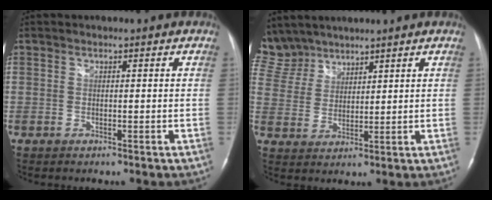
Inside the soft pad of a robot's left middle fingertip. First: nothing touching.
{"total": 9.1, "force": [8.0, 4.2, 0.7], "torque": [-0.032, 0.013, 0.175]}